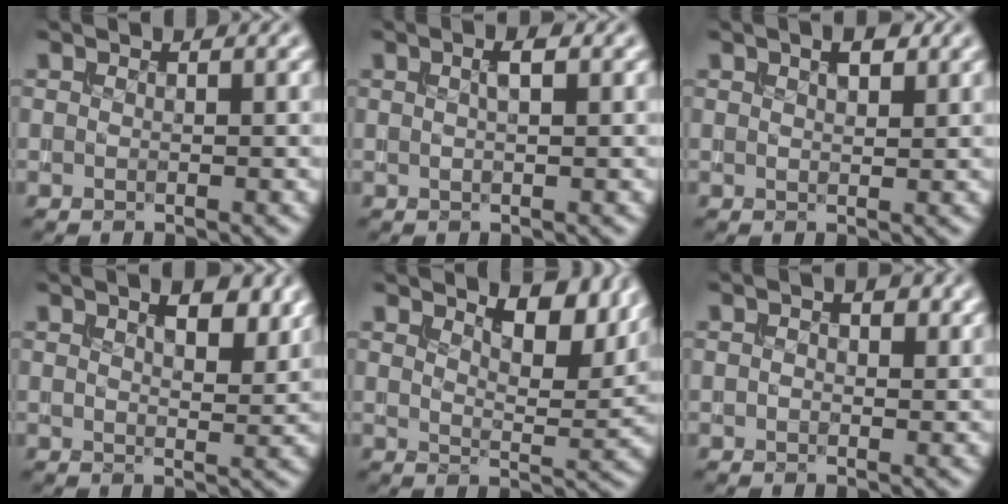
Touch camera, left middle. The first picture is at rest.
{"total": 1.3, "force": [0.4, 0.2, 1.2], "torque": [-0.023, 0.006, 0.005]}
{"total": 1.7, "force": [0.8, 0.7, 1.3], "torque": [-0.019, 0.006, 0.016]}
{"total": 3.5, "force": [1.9, 1.3, 2.6], "torque": [-0.041, -0.001, 0.030]}
{"total": 6.1, "force": [4.1, 2.1, 3.9], "torque": [-0.059, -0.005, 0.059]}
{"total": 1.8, "force": [0.4, 1.1, 1.4], "torque": [-0.018, 0.002, 0.006]}